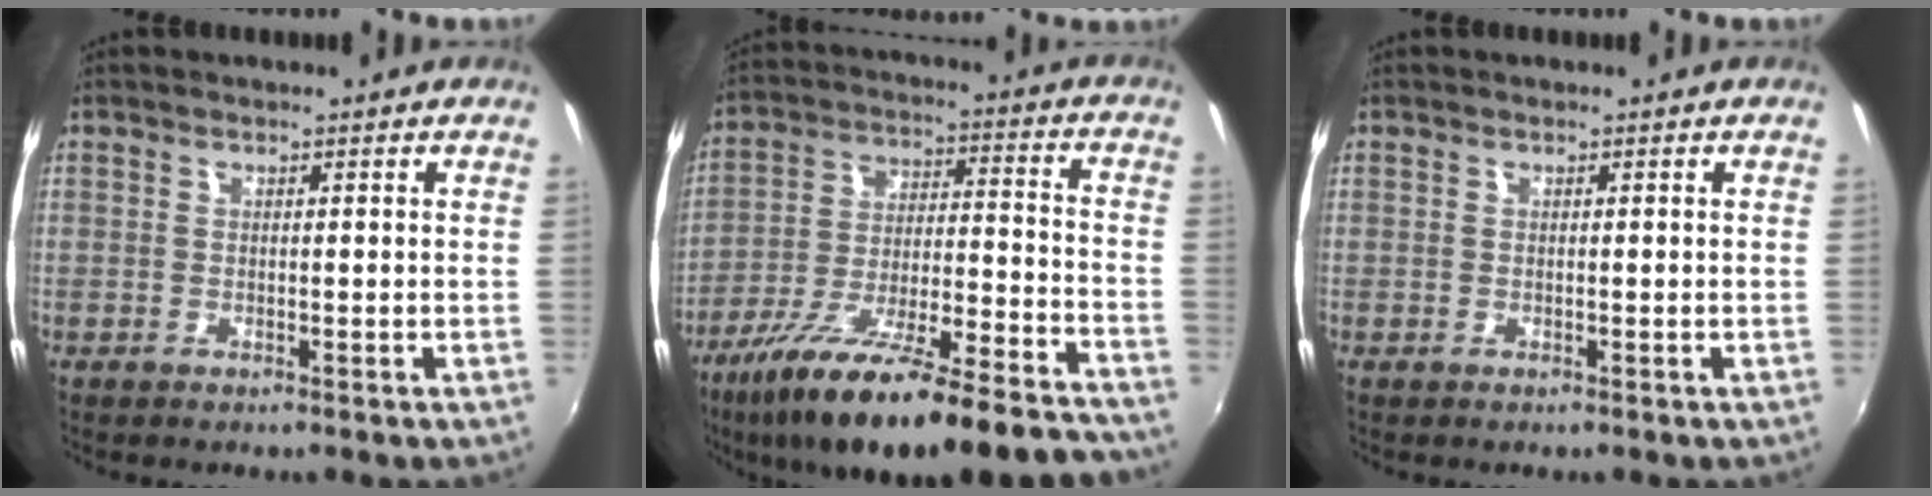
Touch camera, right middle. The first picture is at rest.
{"total": 27.0, "force": [-21.6, 5.2, 15.5], "torque": [-0.263, -0.055, -0.319]}
{"total": 0.0}